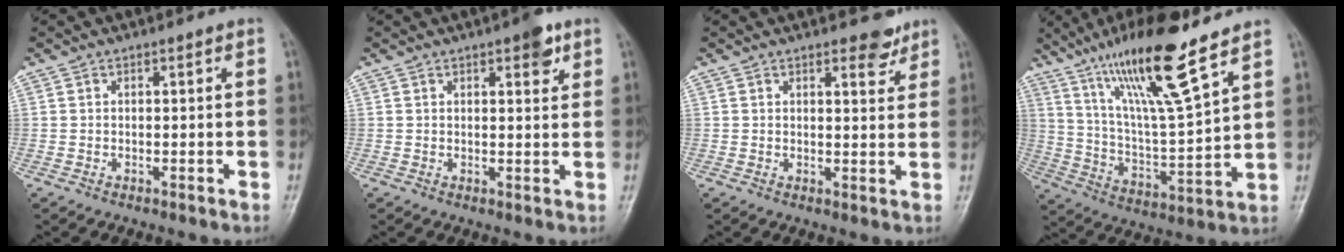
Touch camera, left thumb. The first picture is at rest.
{"total": 4.0, "force": [2.3, 1.5, 3.0], "torque": [-0.027, -0.009, 0.027]}
{"total": 3.7, "force": [2.8, 1.5, 1.9], "torque": [-0.008, -0.019, 0.036]}
{"total": 18.7, "force": [12.5, 2.5, 13.8], "torque": [-0.231, -0.061, 0.230]}